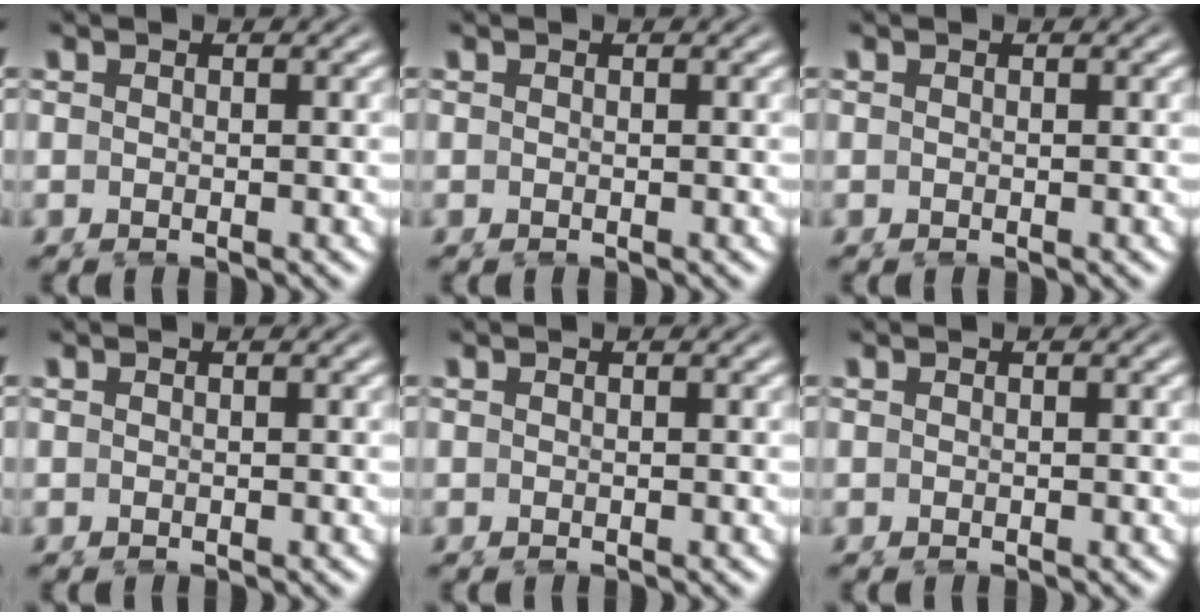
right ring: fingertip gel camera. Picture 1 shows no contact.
{"total": 0.0}
{"total": 0.0}
{"total": 0.0}
{"total": 0.0}
{"total": 0.0}